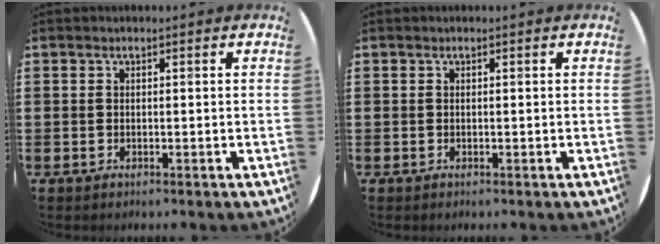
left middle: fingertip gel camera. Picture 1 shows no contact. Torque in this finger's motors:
{"motor_torque": [-0.03, -0.03, 0.02, -0.01]}